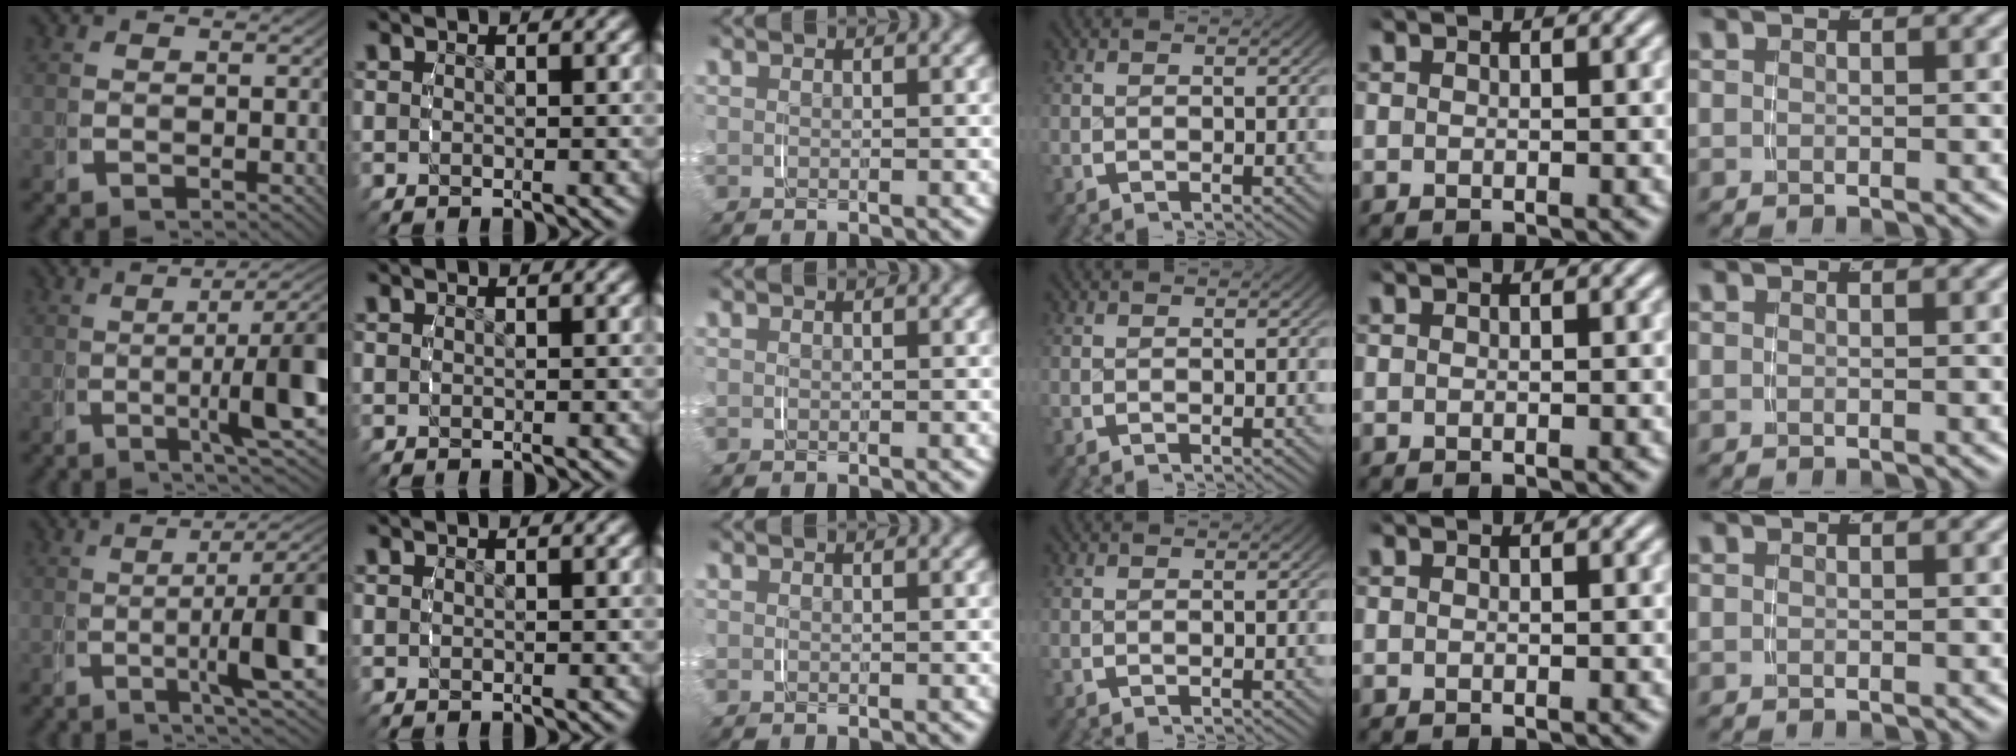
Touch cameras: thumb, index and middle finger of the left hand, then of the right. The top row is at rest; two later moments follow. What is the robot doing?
{"motion": "grasp_and_lifting", "object": "pencil case"}